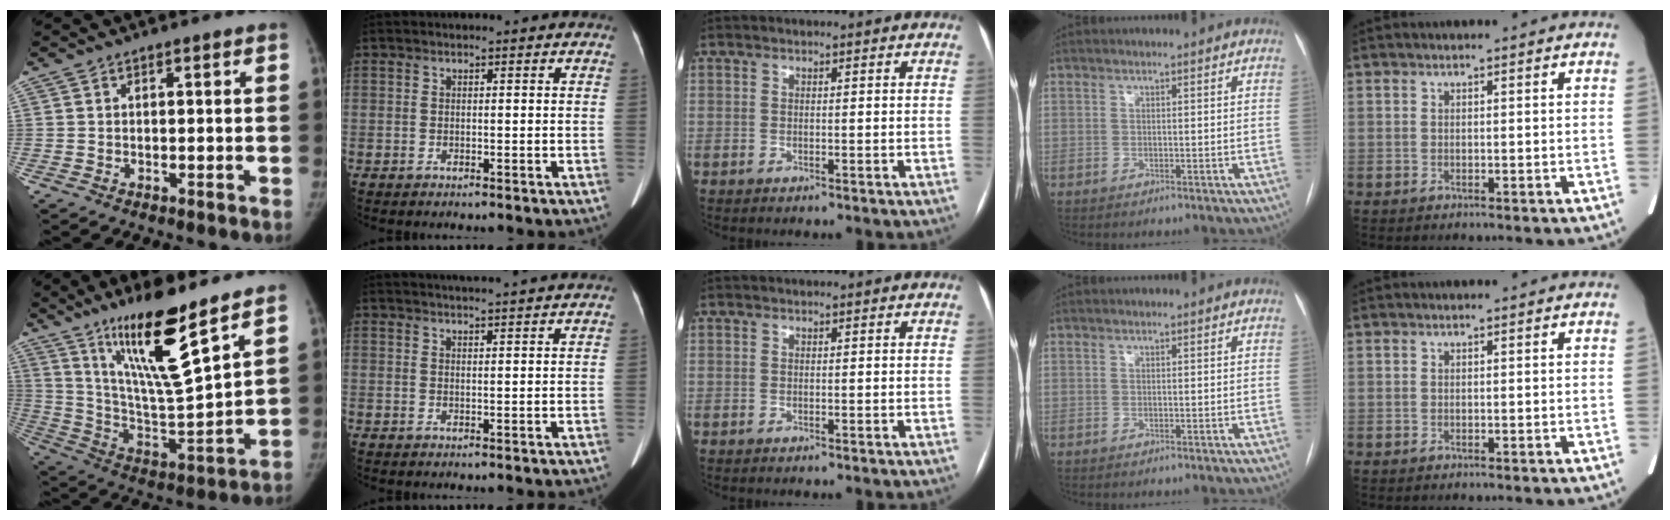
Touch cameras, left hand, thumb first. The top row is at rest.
{"thumb": {"total": 18.6, "force": [12.2, 2.4, 13.8], "torque": [-0.223, -0.078, 0.227]}, "index": {"total": 8.3, "force": [7.6, -0.6, 3.2], "torque": [-0.046, 0.022, 0.089]}}